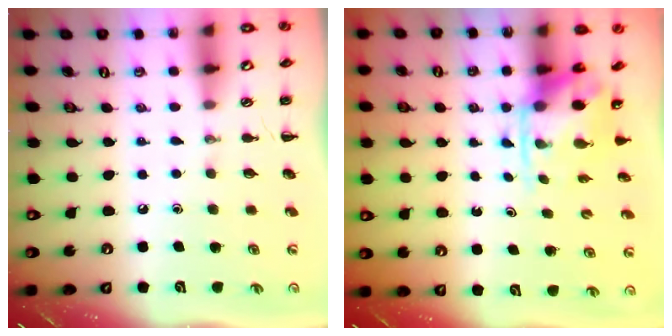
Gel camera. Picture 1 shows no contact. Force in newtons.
{"total": 4.0, "press": 3.9, "slide": 0.8}